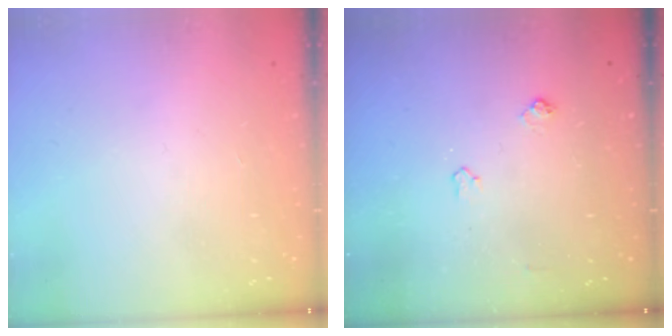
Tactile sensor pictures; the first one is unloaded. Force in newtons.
{"total": 5.0, "press": 5.0, "slide": 0.6}